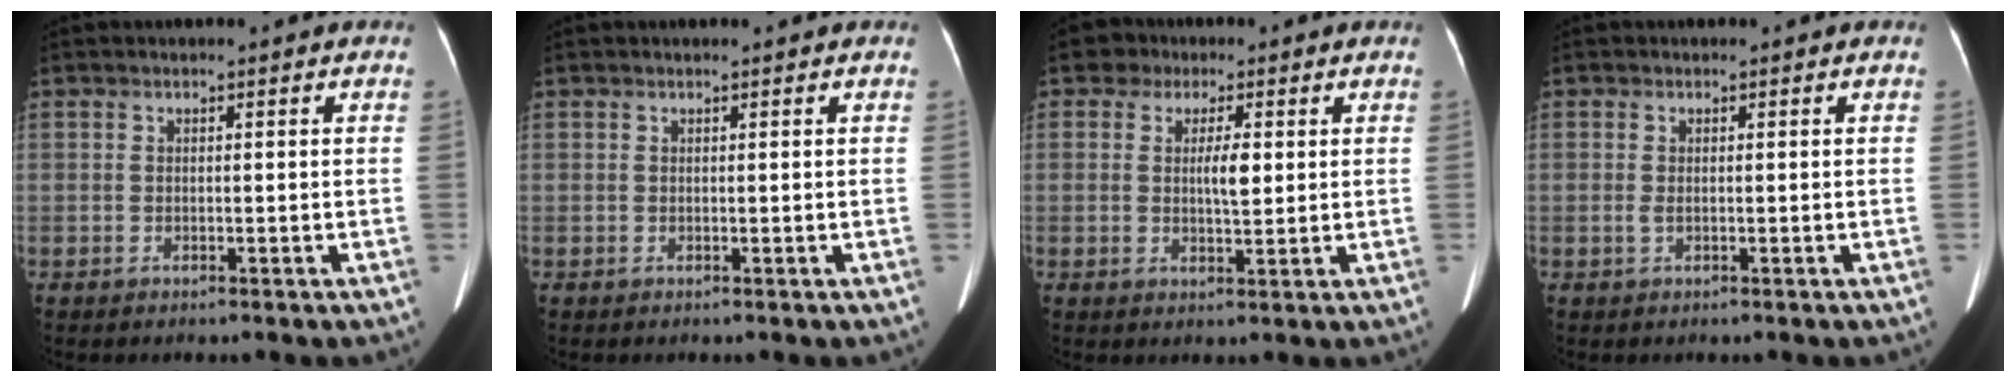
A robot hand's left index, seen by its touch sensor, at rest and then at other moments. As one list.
[{"total": 1.0, "force": [0.9, 0.0, 0.4], "torque": [-0.008, 0.015, 0.014]}, {"total": 5.0, "force": [1.2, 3.0, 3.8], "torque": [-0.062, 0.014, 0.018]}, {"total": 0.7, "force": [0.1, 0.3, 0.6], "torque": [-0.019, -0.002, 0.005]}]